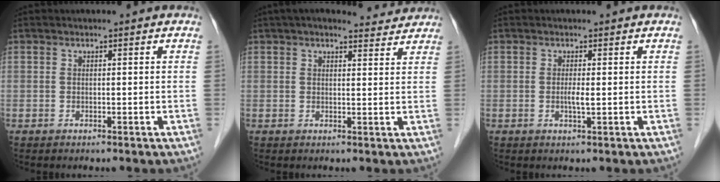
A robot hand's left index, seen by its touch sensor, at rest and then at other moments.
{"total": 6.4, "force": [5.9, 1.3, 2.1], "torque": [-0.027, 0.018, 0.067]}
{"total": 1.3, "force": [-0.1, 0.0, 1.3], "torque": [-0.029, -0.004, -0.001]}